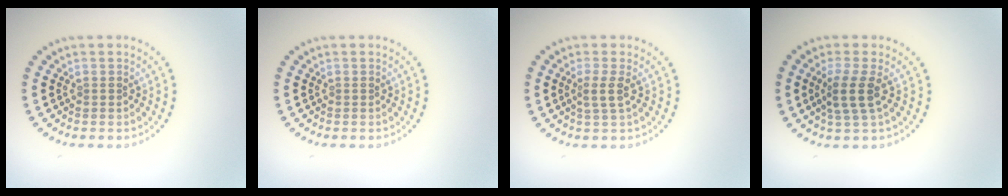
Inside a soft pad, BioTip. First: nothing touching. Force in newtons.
{"total": 0.0}
{"total": 1.7, "press": 1.3, "slide": 1.1}
{"total": 2.7, "press": 2.1, "slide": 1.7}